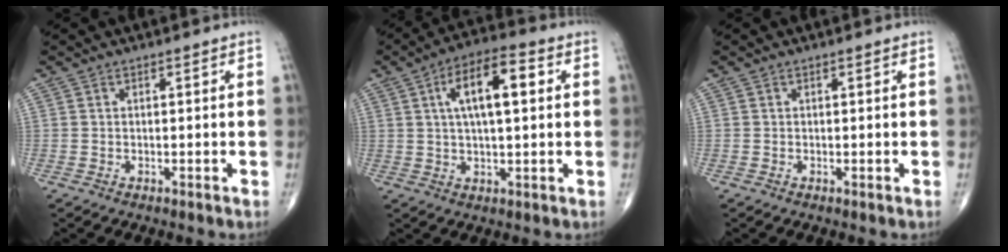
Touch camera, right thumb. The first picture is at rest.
{"total": 11.6, "force": [2.9, 4.5, 10.3], "torque": [-0.171, 0.016, 0.041]}
{"total": 0.0}